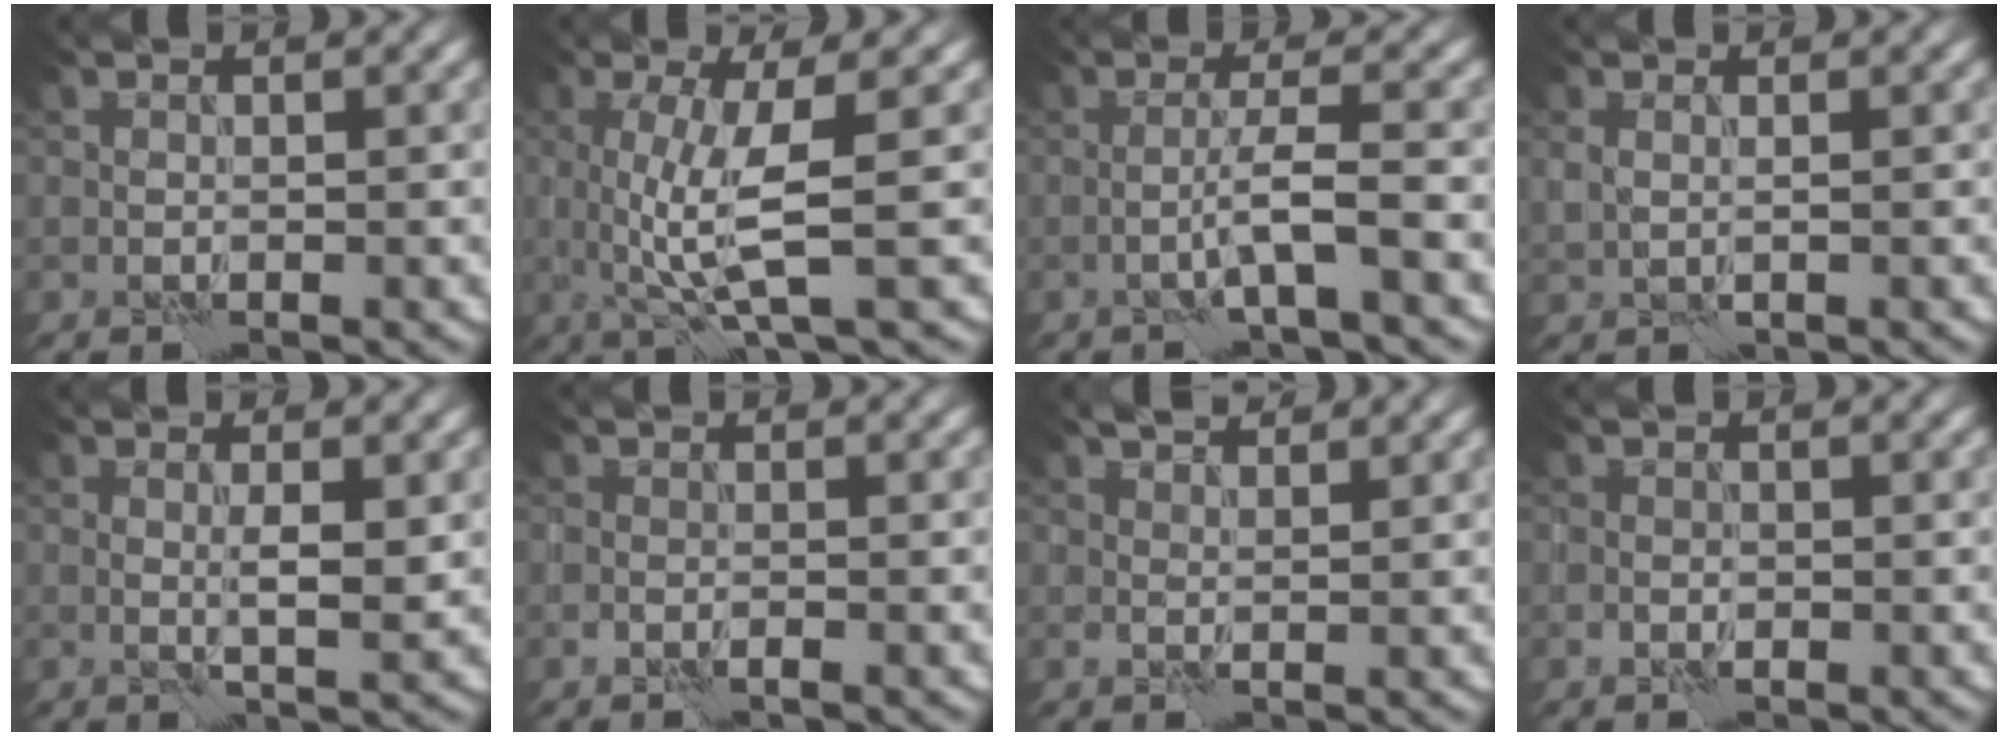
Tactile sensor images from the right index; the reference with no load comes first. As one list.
[{"total": 5.7, "force": [0.2, 1.2, 5.5], "torque": [-0.105, -0.003, 0.003]}, {"total": 3.1, "force": [-1.2, 0.0, 2.8], "torque": [-0.053, 0.012, -0.030]}, {"total": 0.9, "force": [0.4, 0.4, 0.7], "torque": [-0.017, -0.002, 0.010]}, {"total": 2.0, "force": [0.3, 0.3, 2.0], "torque": [-0.033, 0.000, 0.006]}, {"total": 0.9, "force": [-0.6, 0.2, 0.6], "torque": [-0.012, 0.001, -0.012]}, {"total": 1.9, "force": [1.4, 0.8, 1.1], "torque": [-0.023, 0.003, 0.021]}, {"total": 1.1, "force": [-0.6, 0.7, 0.7], "torque": [-0.012, 0.001, -0.014]}]